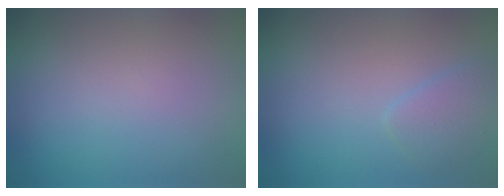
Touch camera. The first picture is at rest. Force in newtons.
{"total": 1.8, "press": 1.8, "slide": 0.1}